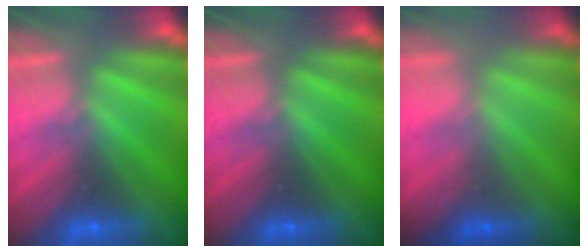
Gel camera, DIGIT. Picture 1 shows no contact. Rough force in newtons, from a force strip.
{"total": 0.0}
{"total": 1.5}